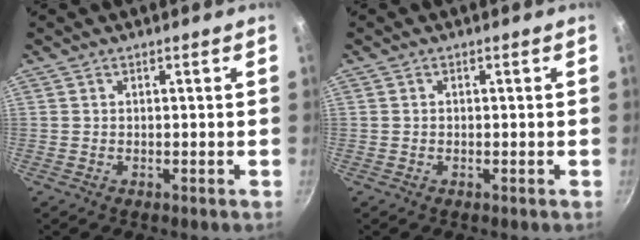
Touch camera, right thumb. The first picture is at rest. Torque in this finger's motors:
{"motor_torque": [-0.30, 0.20, -0.11, 0.36, -0.07]}